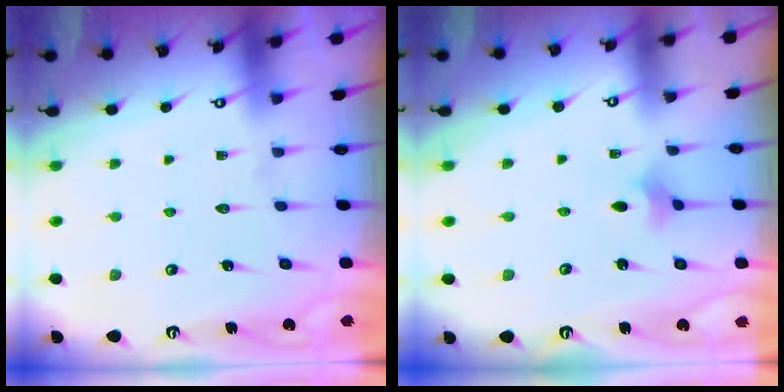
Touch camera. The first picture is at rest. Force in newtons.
{"total": 2.9, "press": 2.9, "slide": 0.5}